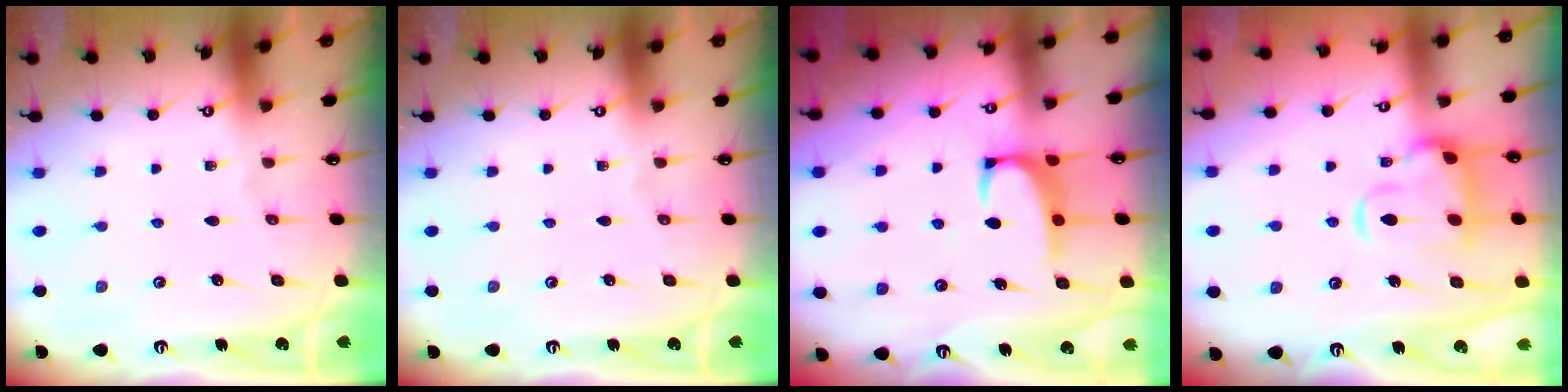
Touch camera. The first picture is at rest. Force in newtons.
{"total": 0.0}
{"total": 2.6, "press": 2.5, "slide": 0.8}
{"total": 6.9, "press": 6.7, "slide": 1.5}